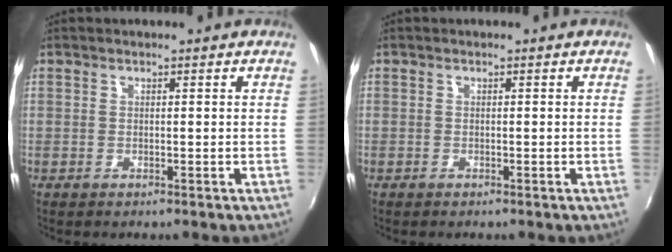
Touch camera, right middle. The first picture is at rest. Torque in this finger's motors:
{"motor_torque": [0.39, -0.36, -0.99, -0.21]}